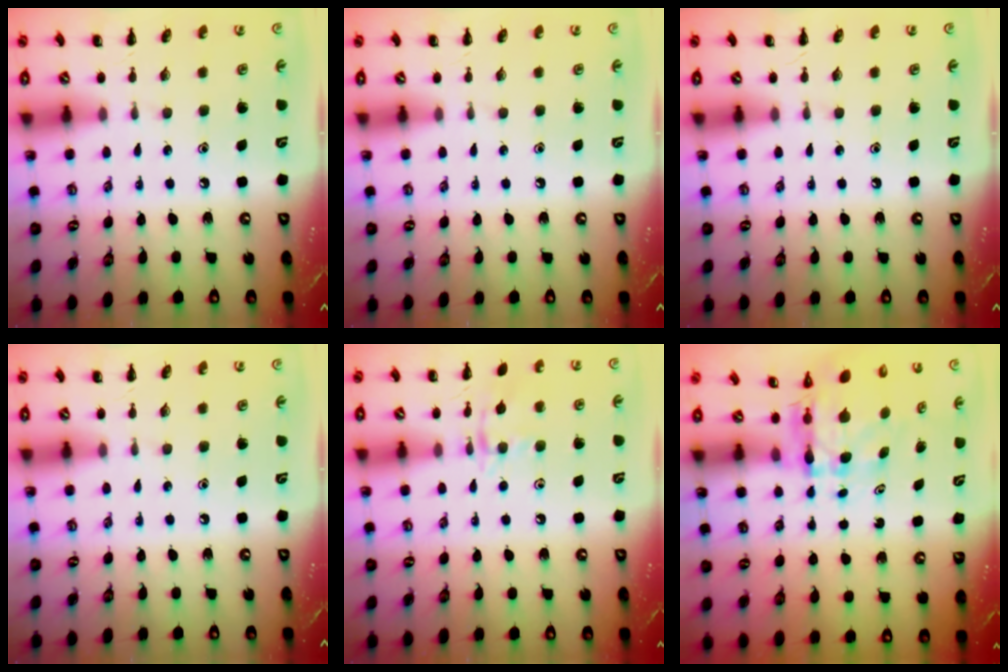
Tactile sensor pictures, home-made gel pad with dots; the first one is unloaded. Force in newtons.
{"total": 0.0}
{"total": 0.0}
{"total": 0.0}
{"total": 10.3, "press": 10.3, "slide": 0.9}
{"total": 4.9, "press": 4.8, "slide": 1.0}